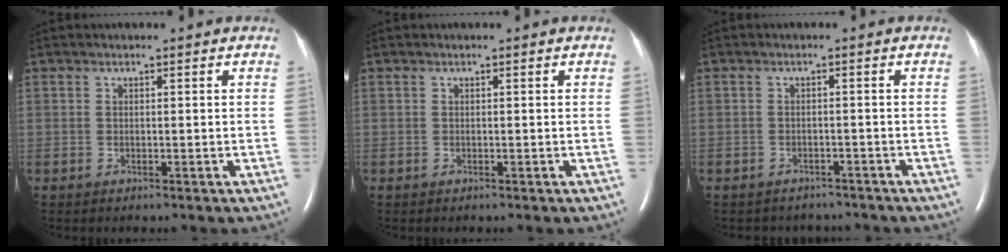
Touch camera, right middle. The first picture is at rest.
{"total": 0.0}
{"total": 4.7, "force": [-4.3, 2.0, -0.2], "torque": [-0.002, 0.005, -0.051]}